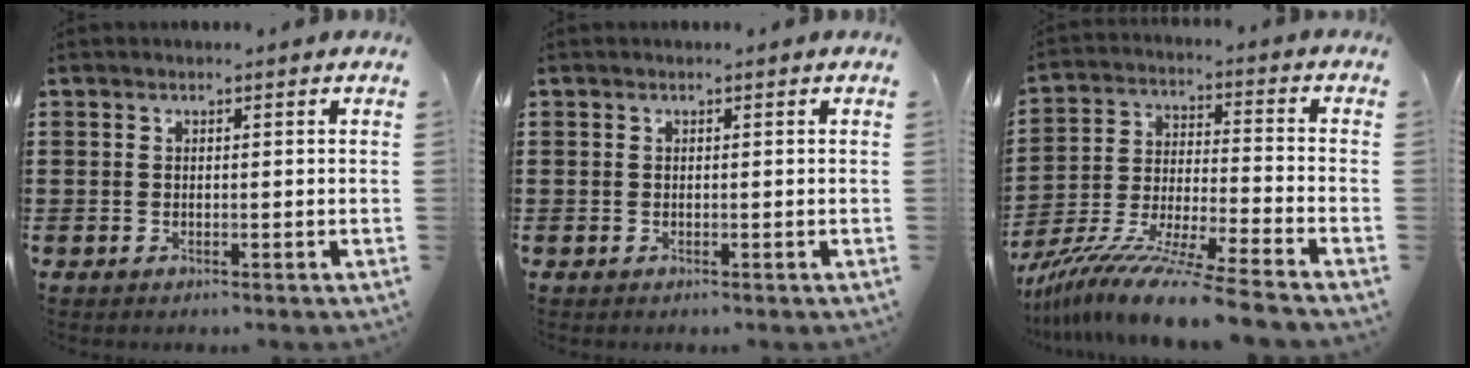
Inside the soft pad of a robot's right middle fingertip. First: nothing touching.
{"total": 0.0}
{"total": 12.0, "force": [-10.6, -0.5, 5.6], "torque": [-0.106, 0.003, -0.208]}